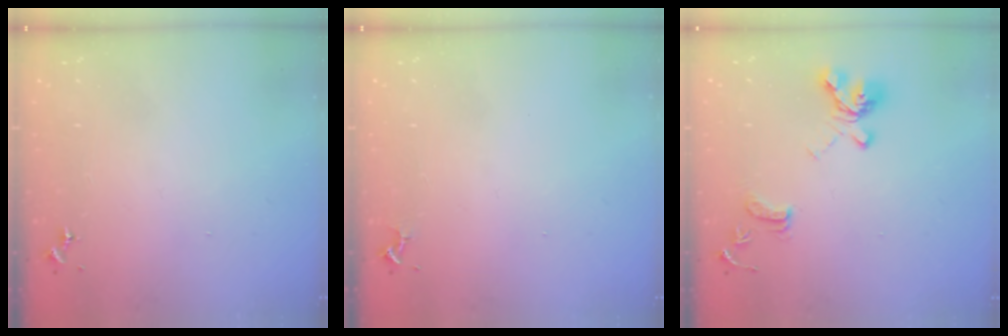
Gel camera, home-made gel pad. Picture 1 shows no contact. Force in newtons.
{"total": 3.1, "press": 3.1, "slide": 0.4}
{"total": 14.9, "press": 14.8, "slide": 1.5}